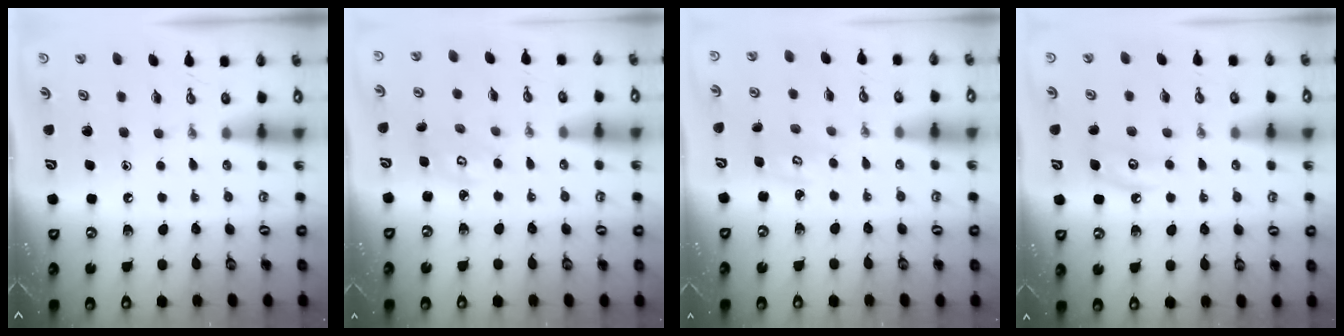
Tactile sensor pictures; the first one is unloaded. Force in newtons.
{"total": 3.0, "press": 3.0, "slide": 0.2}
{"total": 2.9, "press": 2.9, "slide": 0.3}
{"total": 6.5, "press": 6.5, "slide": 0.3}